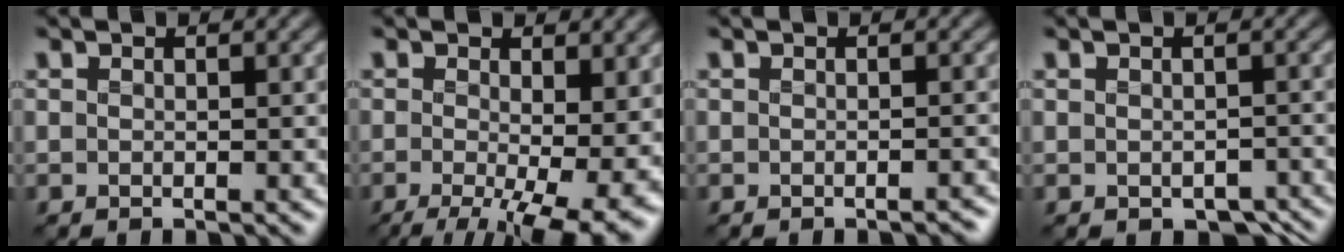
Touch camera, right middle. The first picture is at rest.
{"total": 10.2, "force": [-2.2, 3.1, 9.4], "torque": [-0.129, -0.018, -0.022]}
{"total": 1.0, "force": [-0.9, 0.2, 0.4], "torque": [-0.001, -0.005, -0.017]}
{"total": 3.1, "force": [-1.8, 1.8, 1.8], "torque": [-0.017, -0.018, -0.016]}